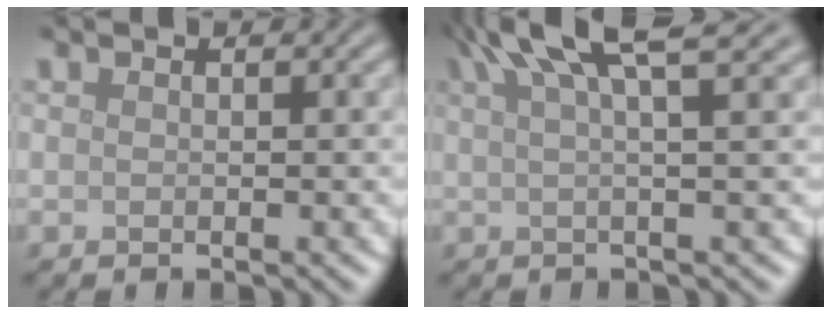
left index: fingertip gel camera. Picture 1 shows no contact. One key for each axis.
{"total": 7.4, "fx": 4.4, "fy": 1.5, "fz": 5.7, "tx": -0.071, "ty": 0.028, "tz": 0.054}